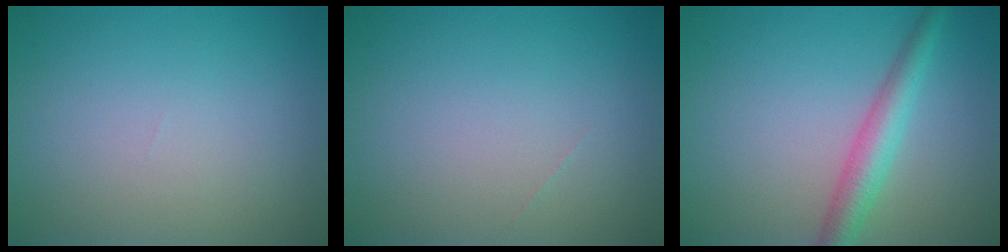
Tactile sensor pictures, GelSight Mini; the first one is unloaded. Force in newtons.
{"total": 0.0}
{"total": 3.5, "press": 3.5, "slide": 0.1}